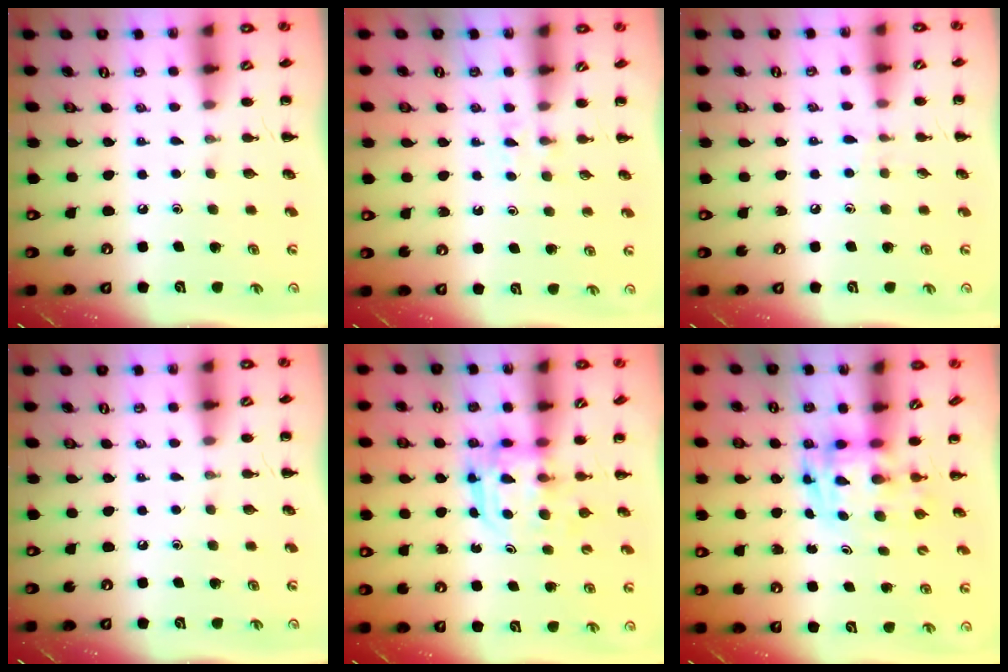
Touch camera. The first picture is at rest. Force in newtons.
{"total": 2.4, "press": 2.0, "slide": 1.2}
{"total": 4.7, "press": 4.4, "slide": 1.7}
{"total": 0.0}
{"total": 3.2, "press": 3.2, "slide": 0.2}
{"total": 3.6, "press": 3.5, "slide": 0.6}